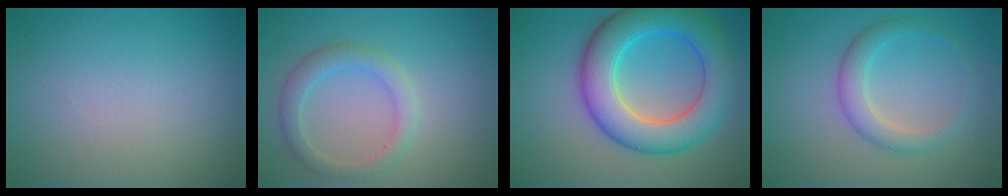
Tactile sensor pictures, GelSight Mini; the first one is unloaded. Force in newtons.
{"total": 2.8, "press": 2.8, "slide": 0.2}
{"total": 9.0, "press": 9.0, "slide": 0.3}
{"total": 2.9, "press": 2.9, "slide": 0.1}